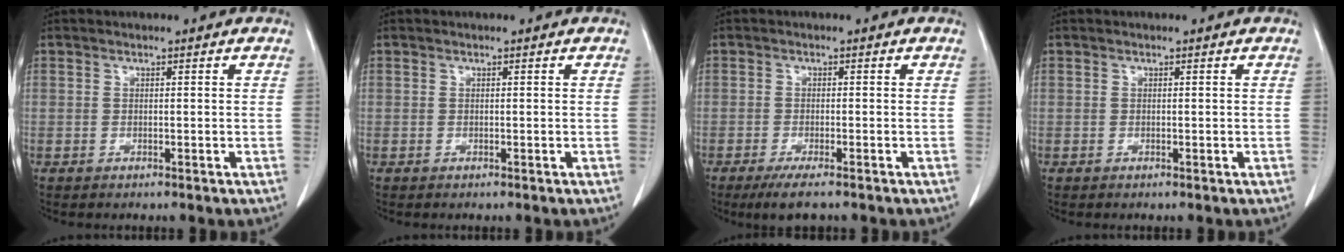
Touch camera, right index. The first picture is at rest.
{"total": 0.0}
{"total": 4.4, "force": [-3.2, 0.4, 3.0], "torque": [-0.050, -0.012, -0.051]}
{"total": 0.0}